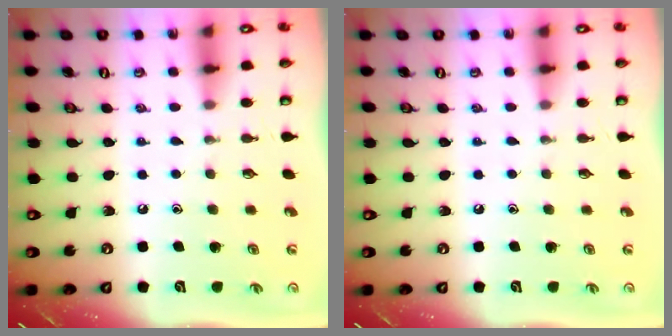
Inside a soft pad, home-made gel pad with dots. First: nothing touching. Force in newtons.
{"total": 0.0}